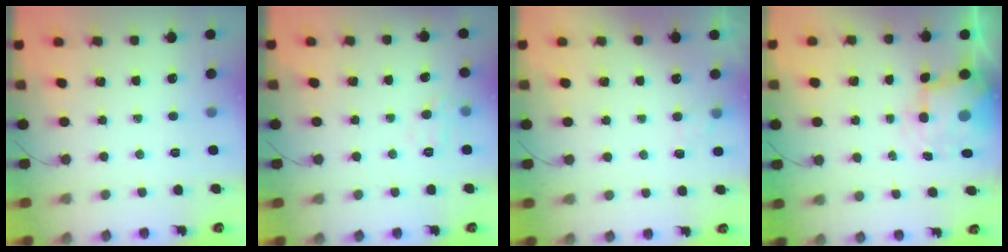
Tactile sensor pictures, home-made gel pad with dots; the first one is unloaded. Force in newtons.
{"total": 7.4, "press": 7.2, "slide": 1.7}
{"total": 2.4, "press": 1.9, "slide": 1.4}
{"total": 7.8, "press": 7.7, "slide": 1.3}